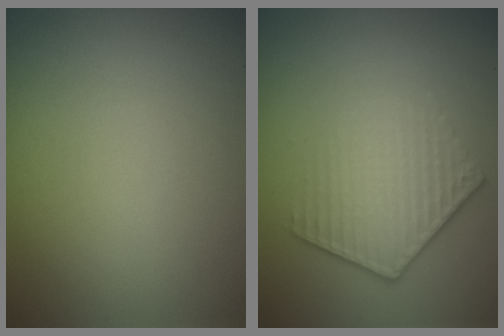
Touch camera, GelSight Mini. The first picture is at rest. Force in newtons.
{"total": 4.3, "press": 3.0, "slide": 3.1}